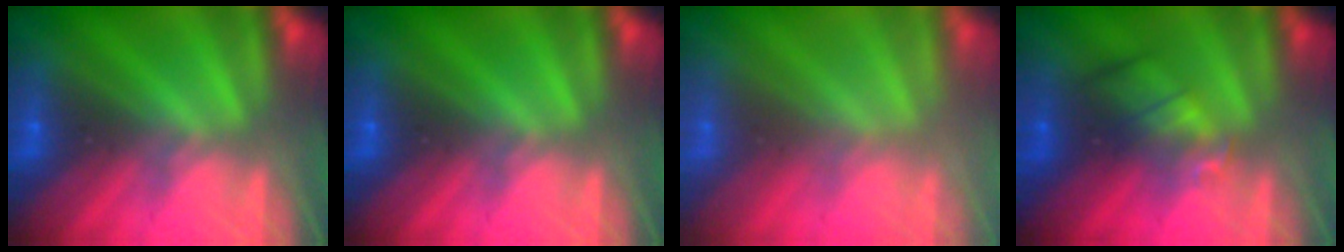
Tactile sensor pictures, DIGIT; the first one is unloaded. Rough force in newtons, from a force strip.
{"total": 0.0}
{"total": 2.4}
{"total": 2.4}